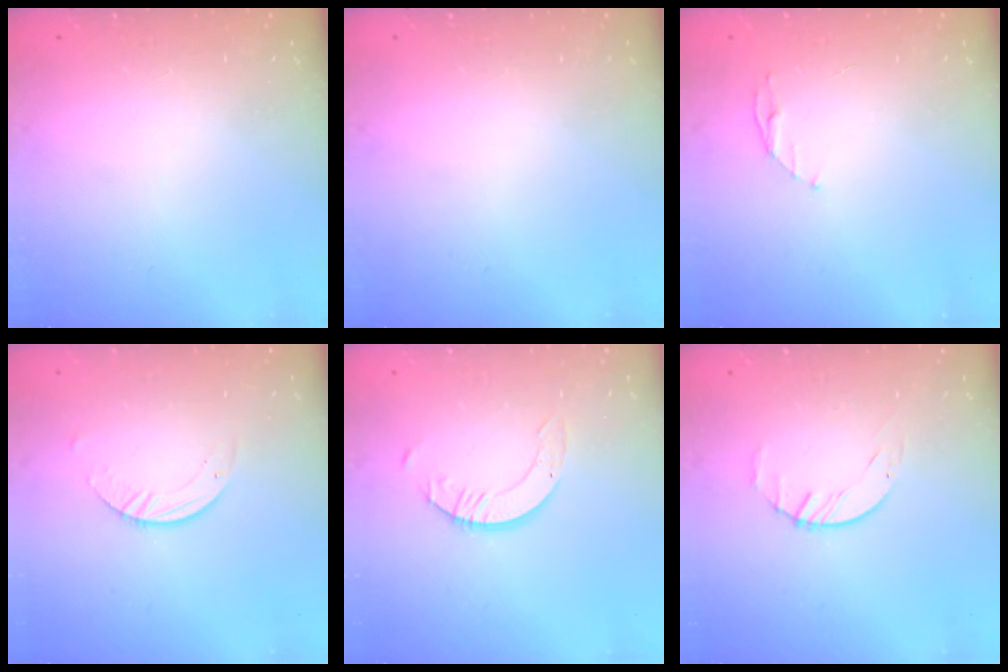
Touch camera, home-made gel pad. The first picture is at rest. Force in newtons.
{"total": 0.0}
{"total": 4.4, "press": 4.4, "slide": 0.5}
{"total": 3.4, "press": 3.4, "slide": 0.1}
{"total": 3.5, "press": 3.4, "slide": 0.4}
{"total": 1.6, "press": 1.6, "slide": 0.3}